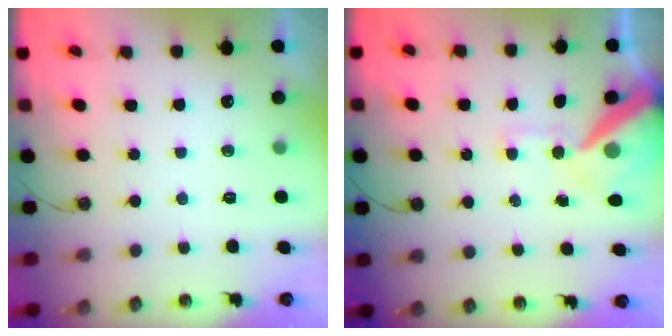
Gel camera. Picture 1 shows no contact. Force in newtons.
{"total": 16.1, "press": 16.0, "slide": 2.3}